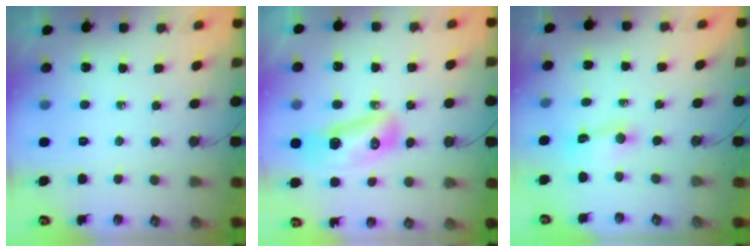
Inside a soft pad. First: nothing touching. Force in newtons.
{"total": 12.1, "press": 12.1, "slide": 1.4}
{"total": 2.0, "press": 2.0, "slide": 0.4}